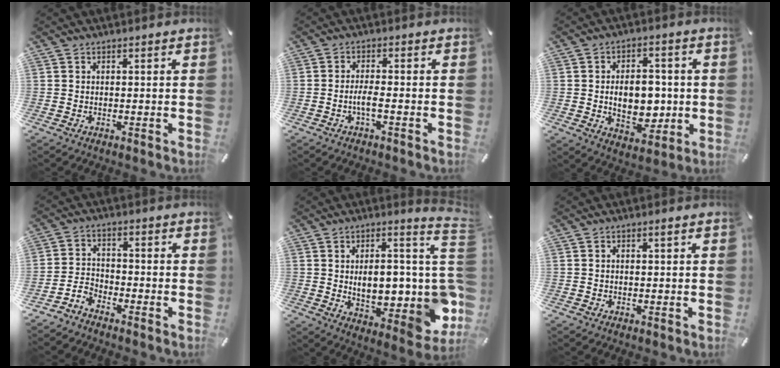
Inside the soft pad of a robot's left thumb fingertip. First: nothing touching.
{"total": 3.7, "force": [-1.5, 0.7, 3.3], "torque": [-0.072, -0.004, -0.030]}
{"total": 11.3, "force": [-0.6, 7.3, 8.6], "torque": [-0.131, -0.002, -0.013]}
{"total": 4.3, "force": [-3.6, 2.1, 1.1], "torque": [-0.030, 0.011, -0.072]}
{"total": 16.2, "force": [1.6, 5.7, 15.0], "torque": [-0.198, -0.035, 0.035]}
{"total": 1.0, "force": [0.0, 0.3, 1.0], "torque": [-0.018, 0.001, -0.001]}